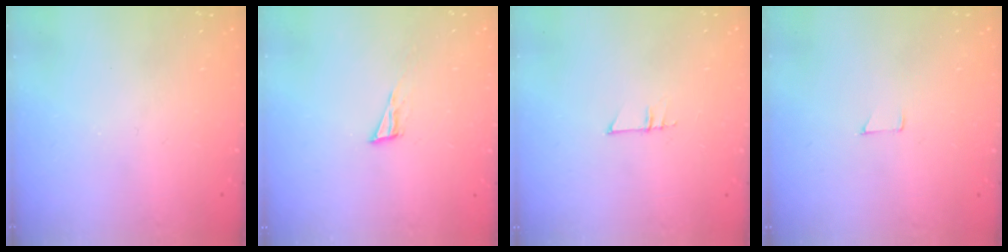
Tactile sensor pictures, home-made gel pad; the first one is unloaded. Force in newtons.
{"total": 4.8, "press": 4.7, "slide": 0.6}
{"total": 4.6, "press": 4.6, "slide": 0.4}
{"total": 3.8, "press": 3.8, "slide": 0.3}